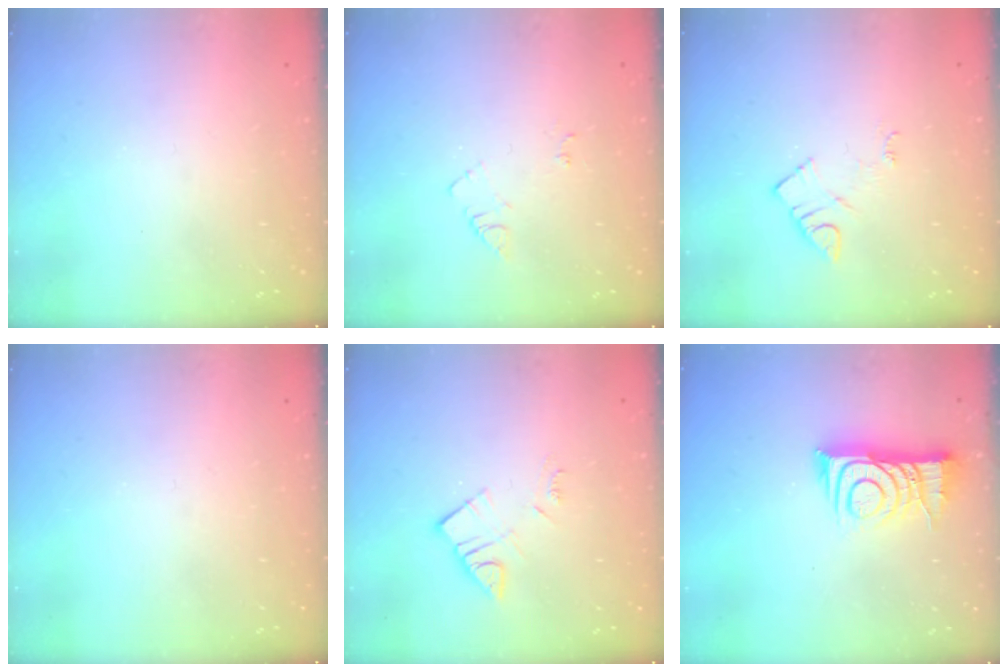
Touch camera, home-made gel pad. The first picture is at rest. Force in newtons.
{"total": 6.7, "press": 6.6, "slide": 0.8}
{"total": 5.7, "press": 5.7, "slide": 0.6}
{"total": 0.0}
{"total": 6.4, "press": 6.4, "slide": 0.4}
{"total": 10.3, "press": 10.3, "slide": 0.9}